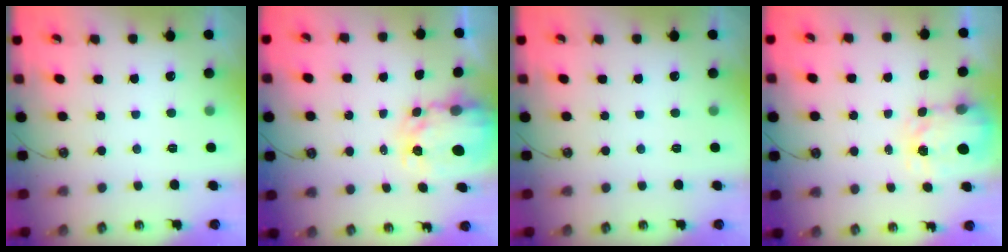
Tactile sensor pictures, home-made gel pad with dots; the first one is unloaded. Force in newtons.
{"total": 5.1, "press": 5.1, "slide": 0.4}
{"total": 0.0}
{"total": 3.7, "press": 3.7, "slide": 0.5}